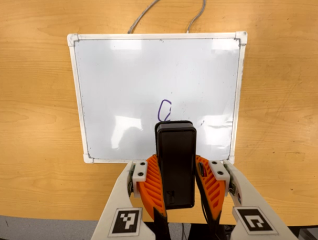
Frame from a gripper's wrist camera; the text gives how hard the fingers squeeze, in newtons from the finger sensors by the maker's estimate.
{"total": 6.4, "left": 6.0, "right": 6.8}